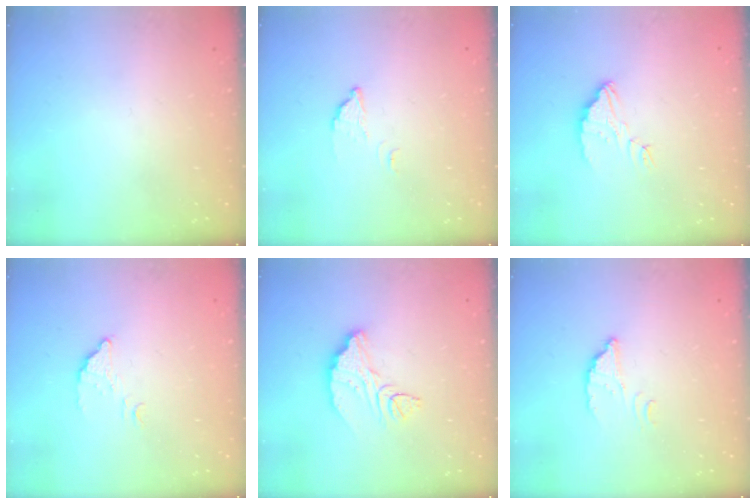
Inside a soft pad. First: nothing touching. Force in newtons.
{"total": 2.5, "press": 2.5, "slide": 0.1}
{"total": 3.6, "press": 3.6, "slide": 0.2}
{"total": 2.9, "press": 2.9, "slide": 0.1}
{"total": 7.7, "press": 7.7, "slide": 0.5}
{"total": 2.8, "press": 2.8, "slide": 0.1}